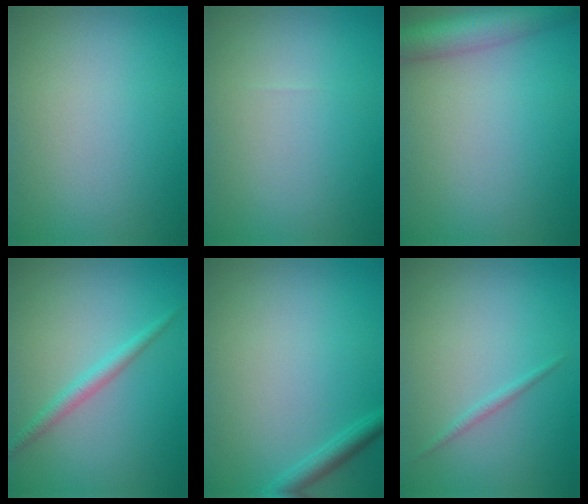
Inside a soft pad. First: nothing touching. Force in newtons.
{"total": 0.0}
{"total": 5.3, "press": 5.3, "slide": 0.3}
{"total": 1.8, "press": 1.8, "slide": 0.1}
{"total": 1.8, "press": 1.8, "slide": 0.1}
{"total": 0.7, "press": 0.7, "slide": 0.0}